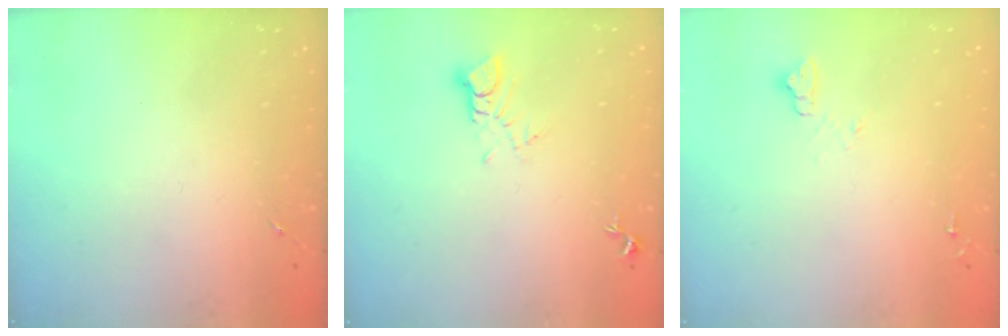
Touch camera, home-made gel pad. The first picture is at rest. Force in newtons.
{"total": 3.8, "press": 3.8, "slide": 0.4}
{"total": 4.8, "press": 4.8, "slide": 0.6}